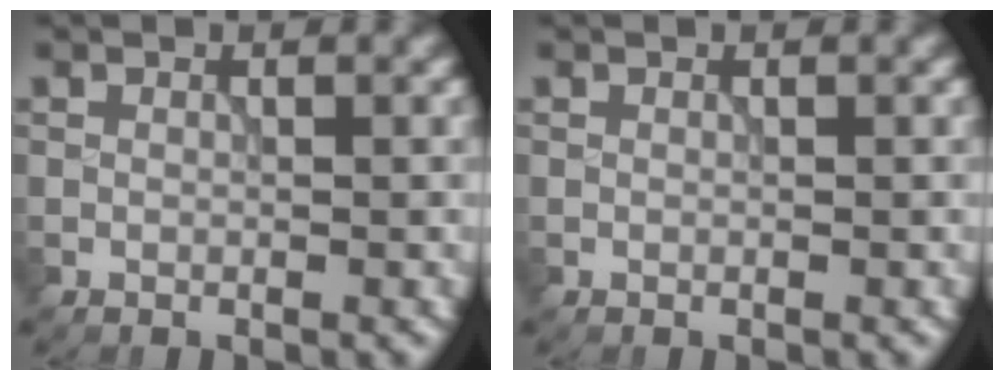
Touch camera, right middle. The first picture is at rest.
{"total": 0.0}